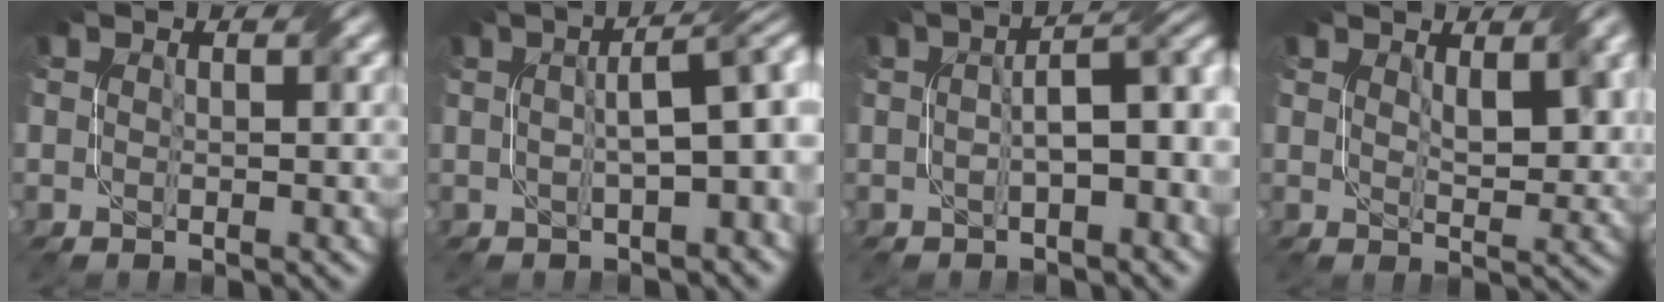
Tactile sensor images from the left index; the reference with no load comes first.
{"total": 6.5, "force": [0.6, 1.9, 6.2], "torque": [-0.075, 0.017, 0.019]}
{"total": 5.8, "force": [-0.1, 2.2, 5.3], "torque": [-0.074, 0.014, 0.007]}
{"total": 3.5, "force": [1.8, 1.2, 2.8], "torque": [-0.046, 0.001, 0.040]}